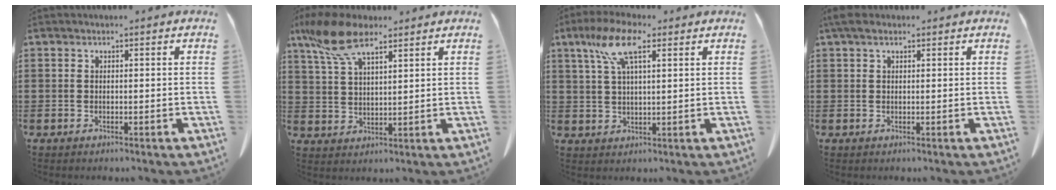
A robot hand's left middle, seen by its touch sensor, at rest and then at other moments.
{"total": 8.7, "force": [5.8, 3.0, 5.8], "torque": [-0.142, -0.009, 0.105]}
{"total": 8.2, "force": [4.3, 2.4, 6.5], "torque": [-0.145, 0.006, 0.074]}
{"total": 2.1, "force": [1.0, 0.9, 1.6], "torque": [-0.035, 0.004, 0.019]}